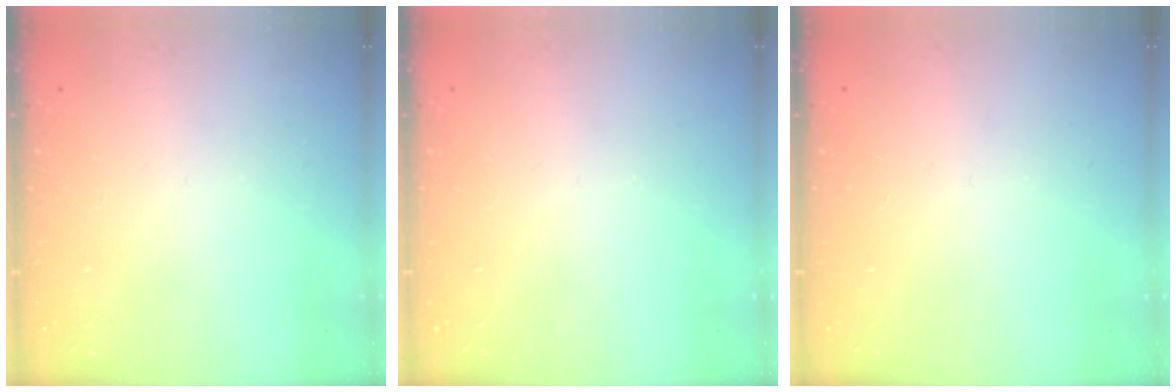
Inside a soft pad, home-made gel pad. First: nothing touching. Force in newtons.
{"total": 0.0}
{"total": 0.0}